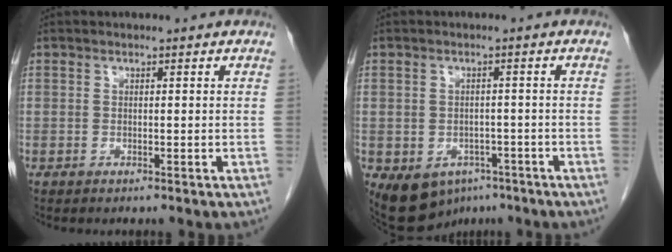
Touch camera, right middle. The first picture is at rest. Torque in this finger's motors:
{"motor_torque": [-0.03, 0.04, 0.01, 0.02]}